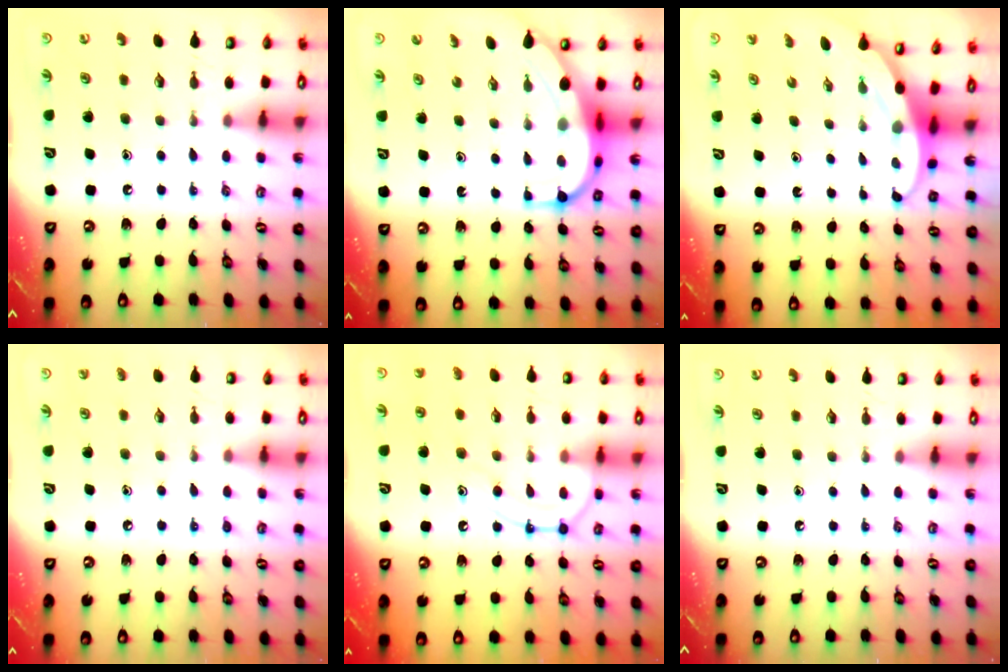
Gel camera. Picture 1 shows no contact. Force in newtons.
{"total": 9.0, "press": 8.9, "slide": 0.8}
{"total": 3.2, "press": 3.2, "slide": 0.0}
{"total": 5.6, "press": 5.6, "slide": 0.6}
{"total": 12.3, "press": 12.3, "slide": 0.8}
{"total": 0.0}